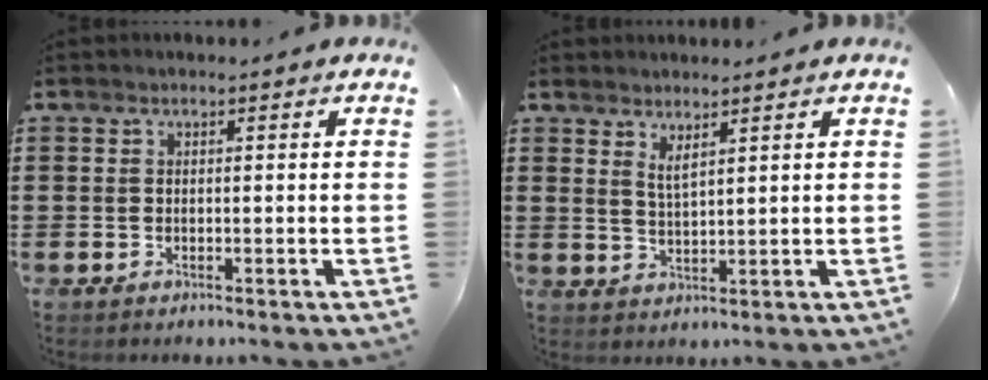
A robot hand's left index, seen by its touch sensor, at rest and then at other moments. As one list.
[{"total": 2.3, "force": [1.8, 0.2, 1.4], "torque": [-0.031, 0.004, 0.033]}]